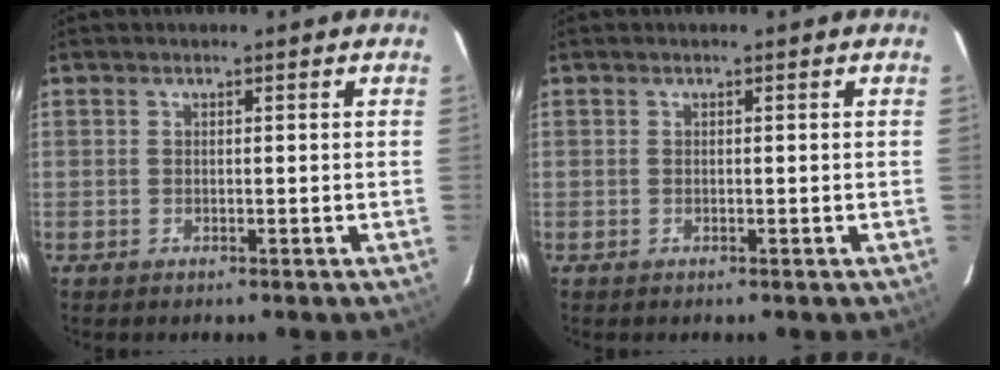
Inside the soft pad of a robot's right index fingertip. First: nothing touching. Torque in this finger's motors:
{"motor_torque": [-0.04, 0.04, 0.00, 0.00]}